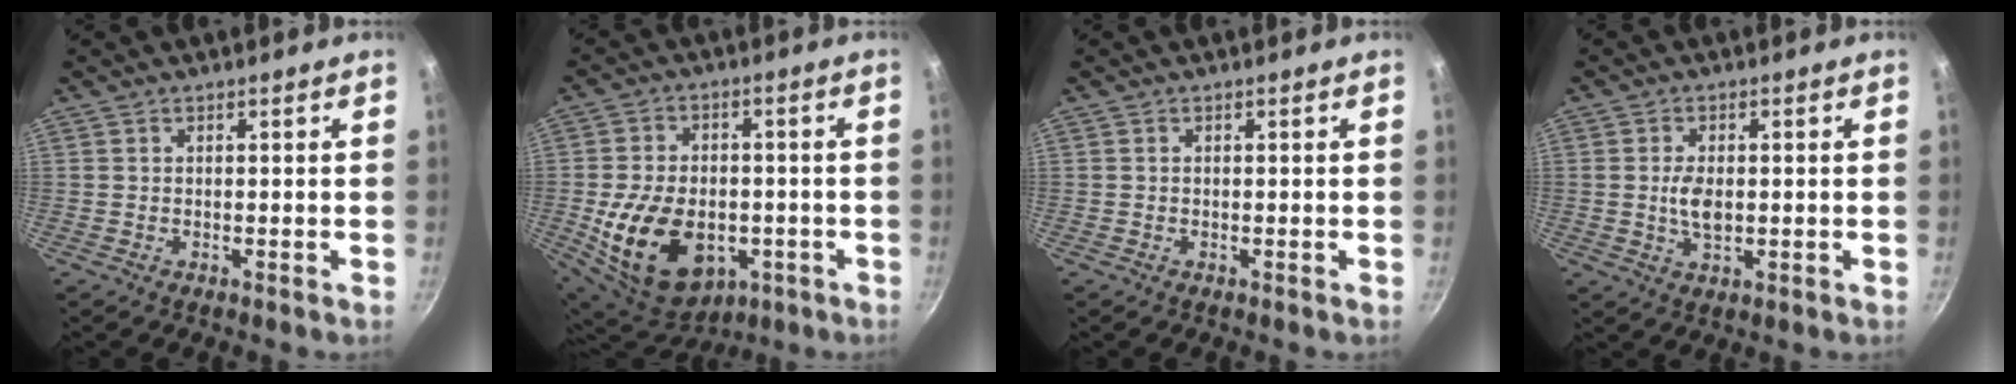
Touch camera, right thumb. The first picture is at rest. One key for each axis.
{"total": 19.3, "fx": -4.4, "fy": 13.2, "fz": 13.4, "tx": -0.224, "ty": 0.010, "tz": -0.053}
{"total": 0.0}
{"total": 4.6, "fx": 0.0, "fy": 2.7, "fz": 3.8, "tx": -0.071, "ty": -0.003, "tz": 0.002}